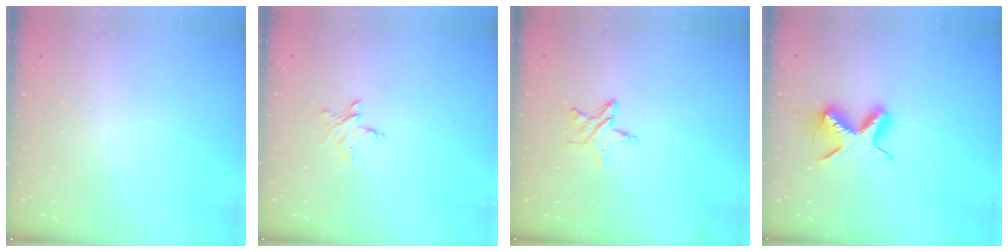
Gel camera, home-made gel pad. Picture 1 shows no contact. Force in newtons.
{"total": 4.0, "press": 4.0, "slide": 0.4}
{"total": 4.9, "press": 4.8, "slide": 0.5}
{"total": 10.2, "press": 10.2, "slide": 0.4}